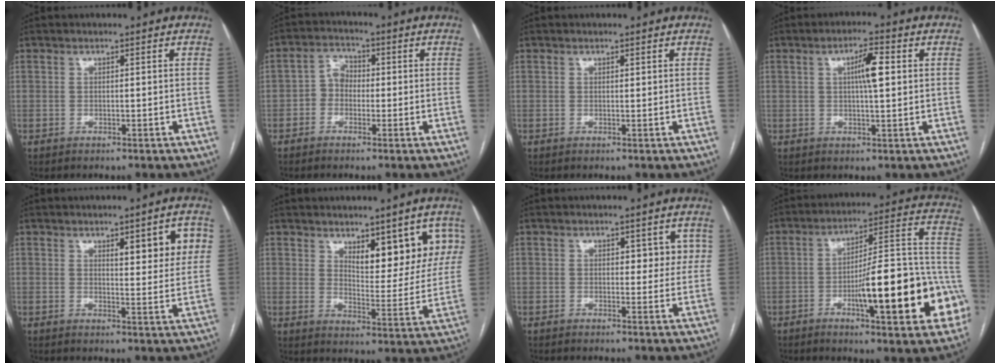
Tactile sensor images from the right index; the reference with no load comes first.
{"total": 3.6, "force": [-0.7, 3.0, 1.8], "torque": [-0.029, 0.019, -0.020]}
{"total": 0.0}
{"total": 5.0, "force": [0.9, 0.6, 4.8], "torque": [-0.087, 0.008, 0.016]}
{"total": 7.5, "force": [3.1, 2.0, 6.6], "torque": [-0.077, 0.003, 0.040]}
{"total": 11.0, "force": [5.7, 4.1, 8.5], "torque": [-0.099, -0.007, 0.087]}
{"total": 3.7, "force": [1.2, 2.3, 2.7], "torque": [-0.019, 0.008, 0.013]}
{"total": 21.5, "force": [-6.7, 3.9, 20.0], "torque": [-0.220, 0.026, -0.085]}